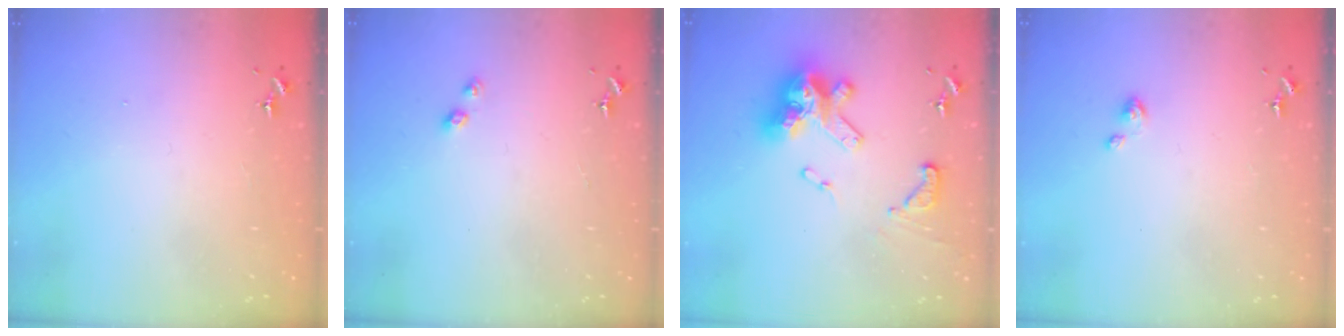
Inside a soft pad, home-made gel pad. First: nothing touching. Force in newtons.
{"total": 3.9, "press": 3.9, "slide": 0.6}
{"total": 18.4, "press": 18.3, "slide": 1.8}
{"total": 3.5, "press": 3.4, "slide": 0.4}